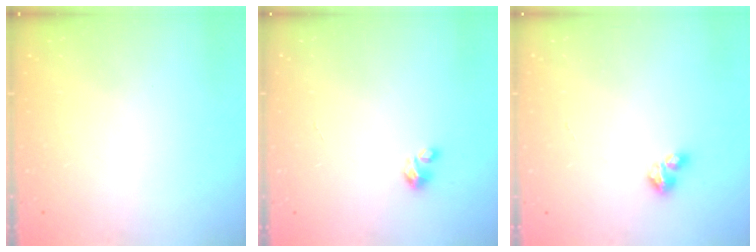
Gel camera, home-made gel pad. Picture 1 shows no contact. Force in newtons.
{"total": 1.8, "press": 1.8, "slide": 0.1}
{"total": 2.8, "press": 2.8, "slide": 0.2}